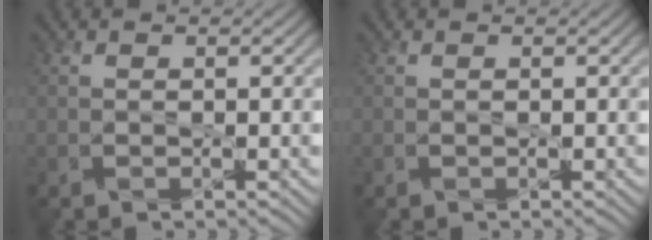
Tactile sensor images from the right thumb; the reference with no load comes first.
{"total": 0.0}